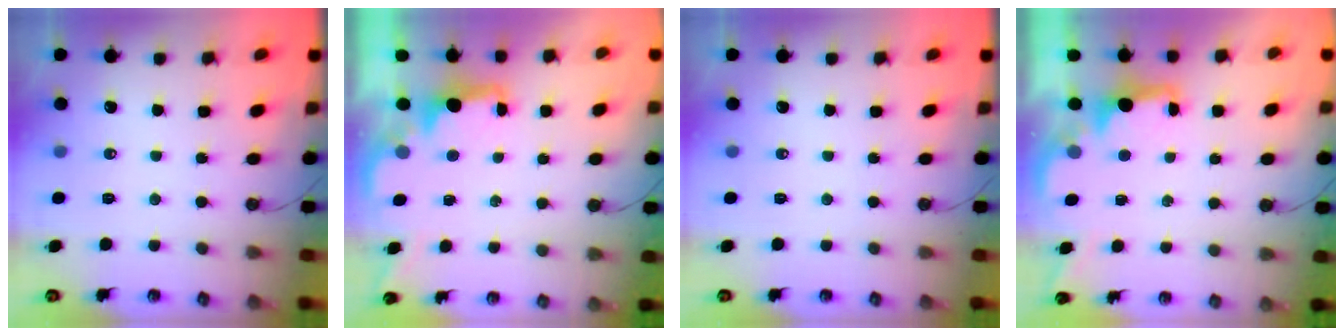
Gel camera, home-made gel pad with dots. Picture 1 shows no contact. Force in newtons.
{"total": 1.7, "press": 1.6, "slide": 0.6}
{"total": 0.0}
{"total": 1.9, "press": 1.7, "slide": 0.8}